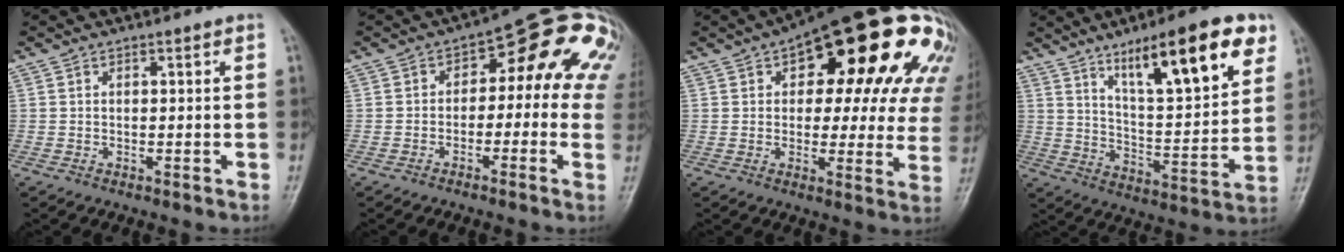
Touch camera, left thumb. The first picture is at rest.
{"total": 15.0, "force": [2.3, 8.7, 12.0], "torque": [-0.099, 0.041, 0.016]}
{"total": 28.9, "force": [12.0, 12.6, 23.1], "torque": [-0.236, 0.026, 0.165]}
{"total": 20.1, "force": [11.2, 5.3, 15.8], "torque": [-0.208, -0.041, 0.181]}